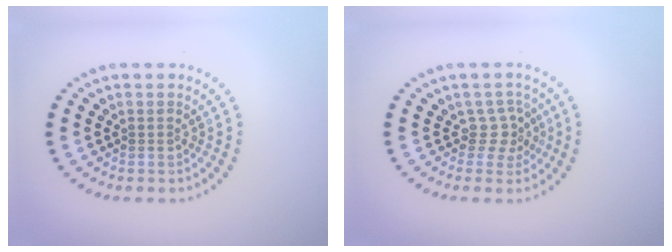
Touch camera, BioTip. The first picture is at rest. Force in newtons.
{"total": 2.0, "press": 1.4, "slide": 1.3}